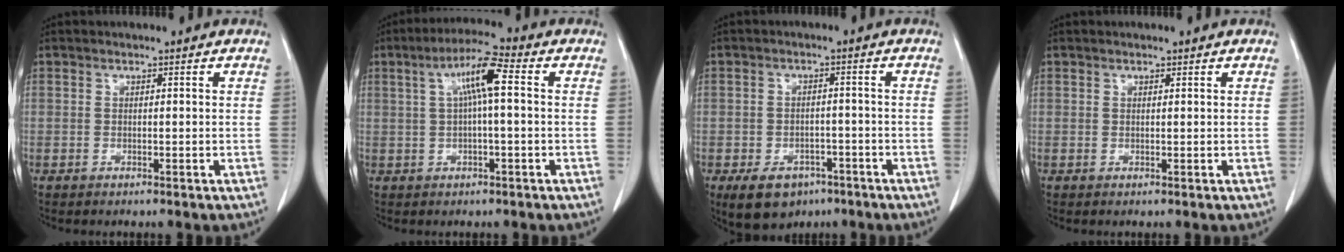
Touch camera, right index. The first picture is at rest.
{"total": 7.0, "force": [1.2, 0.6, 6.9], "torque": [-0.126, 0.022, 0.018]}
{"total": 7.8, "force": [-4.8, 4.9, 3.6], "torque": [-0.061, 0.002, -0.067]}
{"total": 0.0}